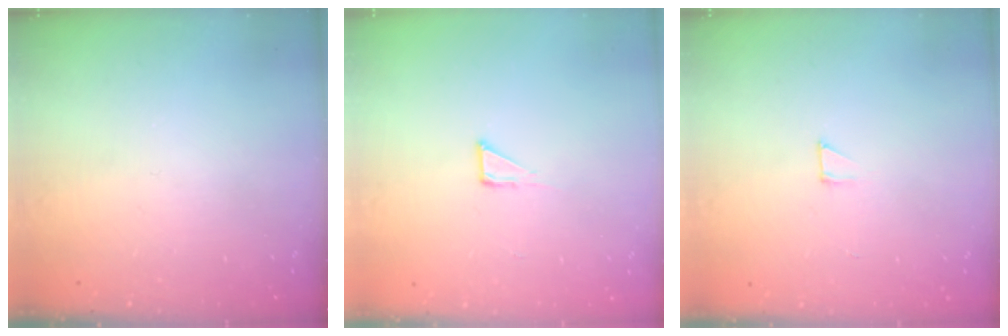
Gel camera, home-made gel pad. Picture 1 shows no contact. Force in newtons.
{"total": 2.7, "press": 2.7, "slide": 0.2}
{"total": 2.1, "press": 2.1, "slide": 0.1}